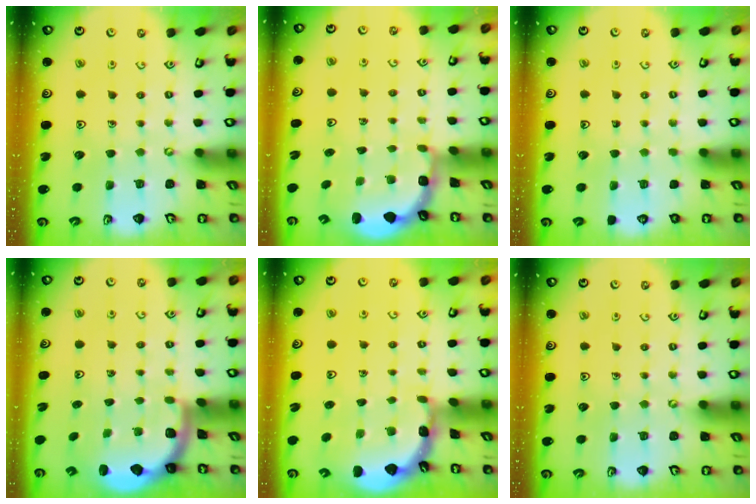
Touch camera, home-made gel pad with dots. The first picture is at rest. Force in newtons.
{"total": 2.5, "press": 1.9, "slide": 1.6}
{"total": 0.0}
{"total": 2.0, "press": 2.0, "slide": 0.5}
{"total": 1.8, "press": 1.8, "slide": 0.1}
{"total": 0.0}